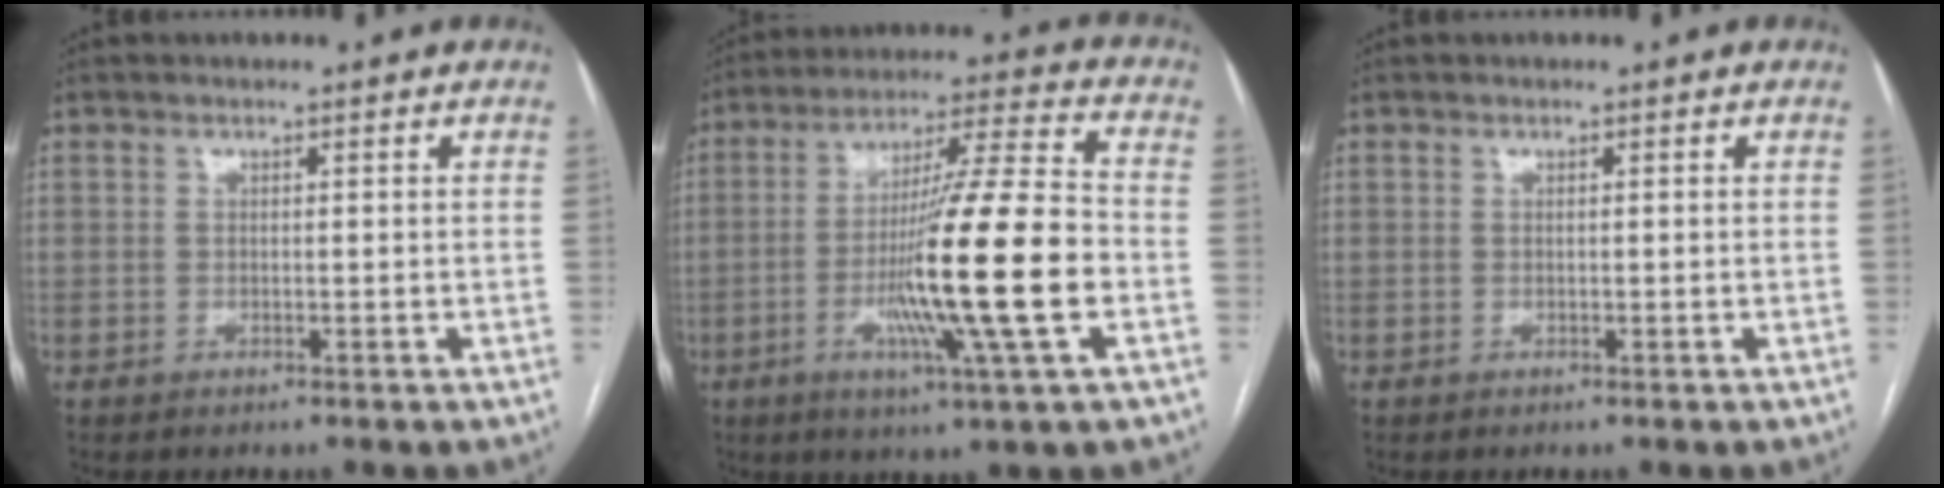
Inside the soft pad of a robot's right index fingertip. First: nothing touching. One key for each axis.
{"total": 17.9, "fx": -4.1, "fy": -0.7, "fz": 17.4, "tx": -0.306, "ty": -0.012, "tz": -0.079}
{"total": 0.0}